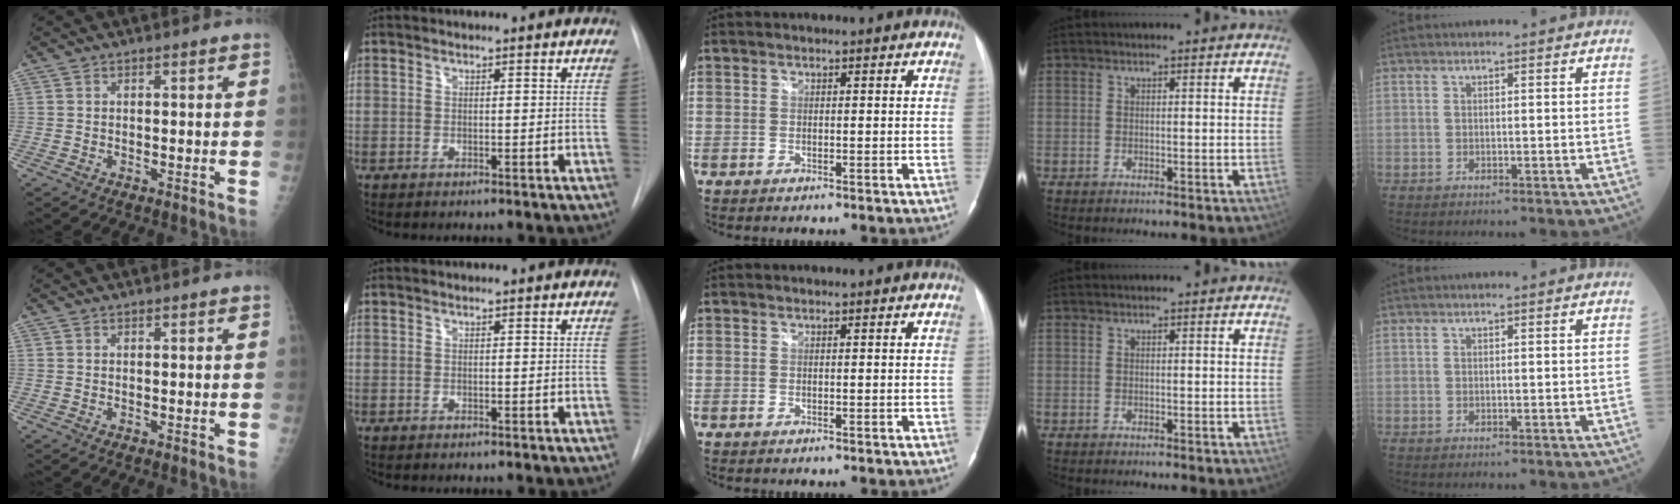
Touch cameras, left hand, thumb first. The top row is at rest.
{}